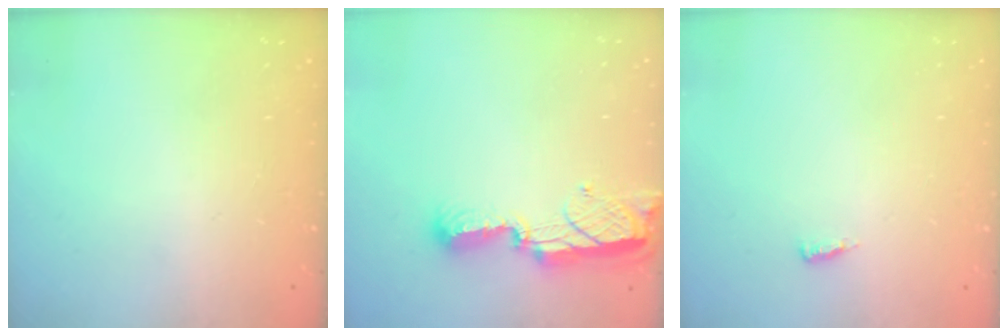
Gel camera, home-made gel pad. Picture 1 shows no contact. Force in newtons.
{"total": 9.9, "press": 9.7, "slide": 2.0}
{"total": 3.7, "press": 3.7, "slide": 0.5}